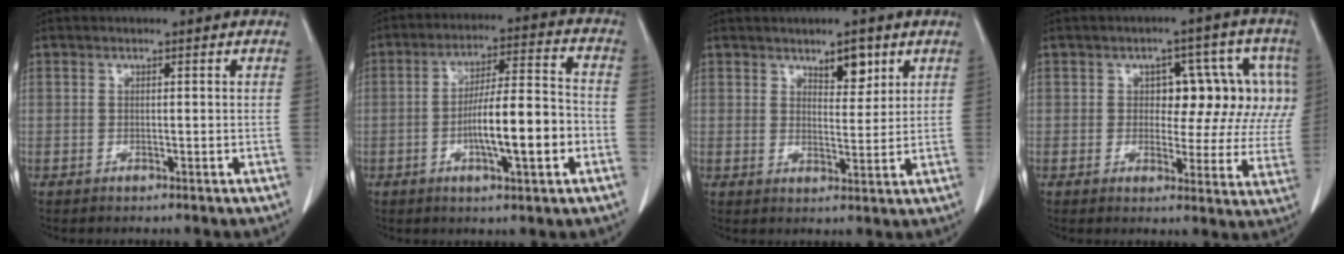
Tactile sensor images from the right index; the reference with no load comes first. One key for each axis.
{"total": 11.8, "fx": -3.1, "fy": 1.6, "fz": 11.3, "tx": -0.191, "ty": 0.014, "tz": -0.048}
{"total": 4.2, "fx": 2.7, "fy": 1.6, "fz": 2.8, "tx": -0.039, "ty": -0.004, "tz": 0.043}
{"total": 11.4, "fx": 2.2, "fy": 6.2, "fz": 9.4, "tx": -0.094, "ty": 0.033, "tz": 0.028}